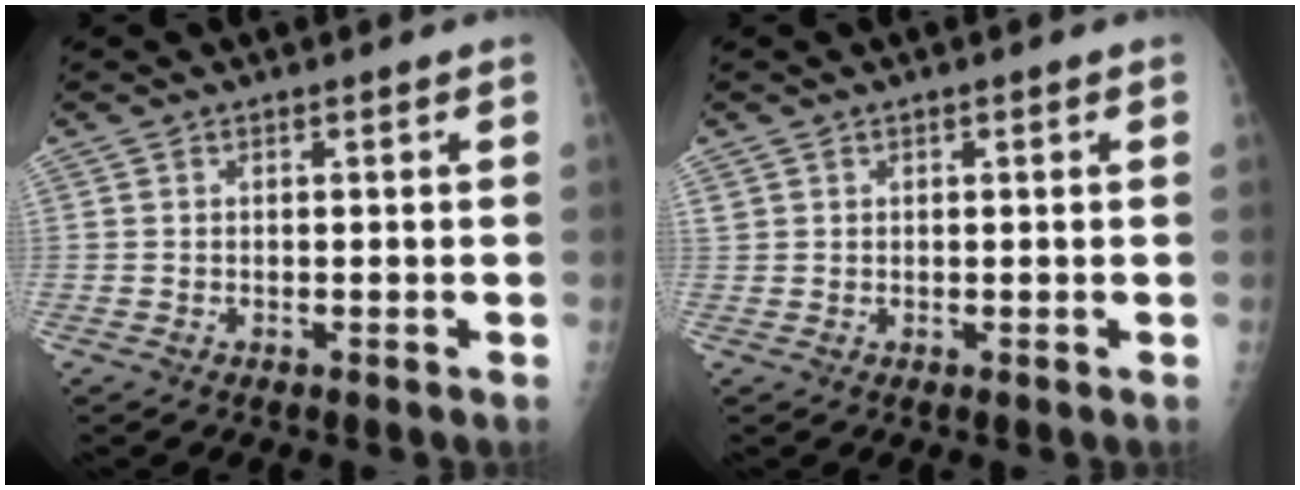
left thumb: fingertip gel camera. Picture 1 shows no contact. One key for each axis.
{"total": 0.8, "fx": 0.4, "fy": 0.7, "fz": 0.1, "tx": 0.007, "ty": -0.002, "tz": 0.006}